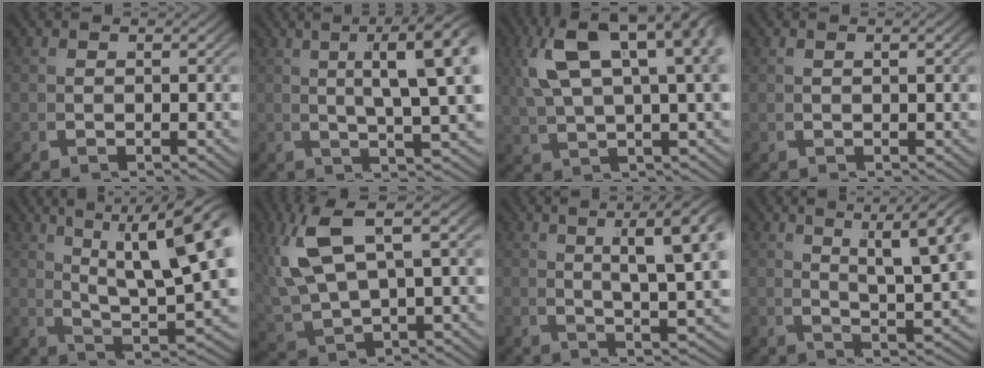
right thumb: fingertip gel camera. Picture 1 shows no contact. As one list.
[{"total": 9.2, "force": [3.2, 2.6, 8.2], "torque": [-0.085, 0.029, 0.032]}, {"total": 9.4, "force": [3.8, 4.3, 7.5], "torque": [-0.108, 0.029, 0.051]}, {"total": 0.7, "force": [0.2, -0.6, 0.4], "torque": [0.003, 0.009, 0.004]}, {"total": 10.8, "force": [2.6, 4.4, 9.5], "torque": [-0.127, -0.001, 0.034]}, {"total": 8.6, "force": [2.0, 4.9, 6.8], "torque": [-0.142, -0.001, 0.041]}, {"total": 8.9, "force": [3.5, 2.6, 7.8], "torque": [-0.077, 0.029, 0.038]}, {"total": 9.7, "force": [4.1, 3.6, 8.1], "torque": [-0.070, 0.025, 0.045]}]